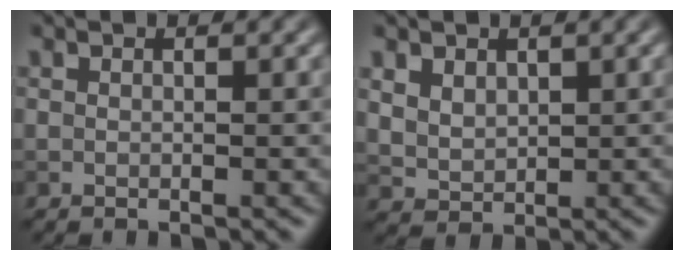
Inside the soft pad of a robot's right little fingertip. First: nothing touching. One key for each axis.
{"total": 2.7, "fx": 1.3, "fy": 2.0, "fz": 1.2, "tx": -0.032, "ty": -0.006, "tz": 0.031}